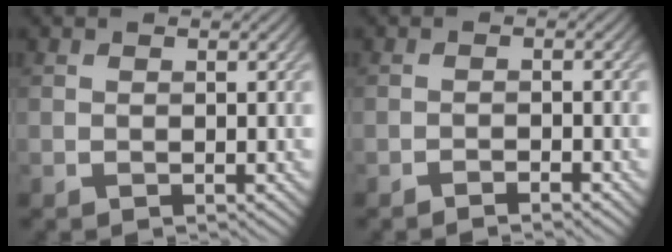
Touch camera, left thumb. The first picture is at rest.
{"total": 1.3, "force": [-1.1, 0.1, 0.7], "torque": [-0.011, 0.003, -0.022]}